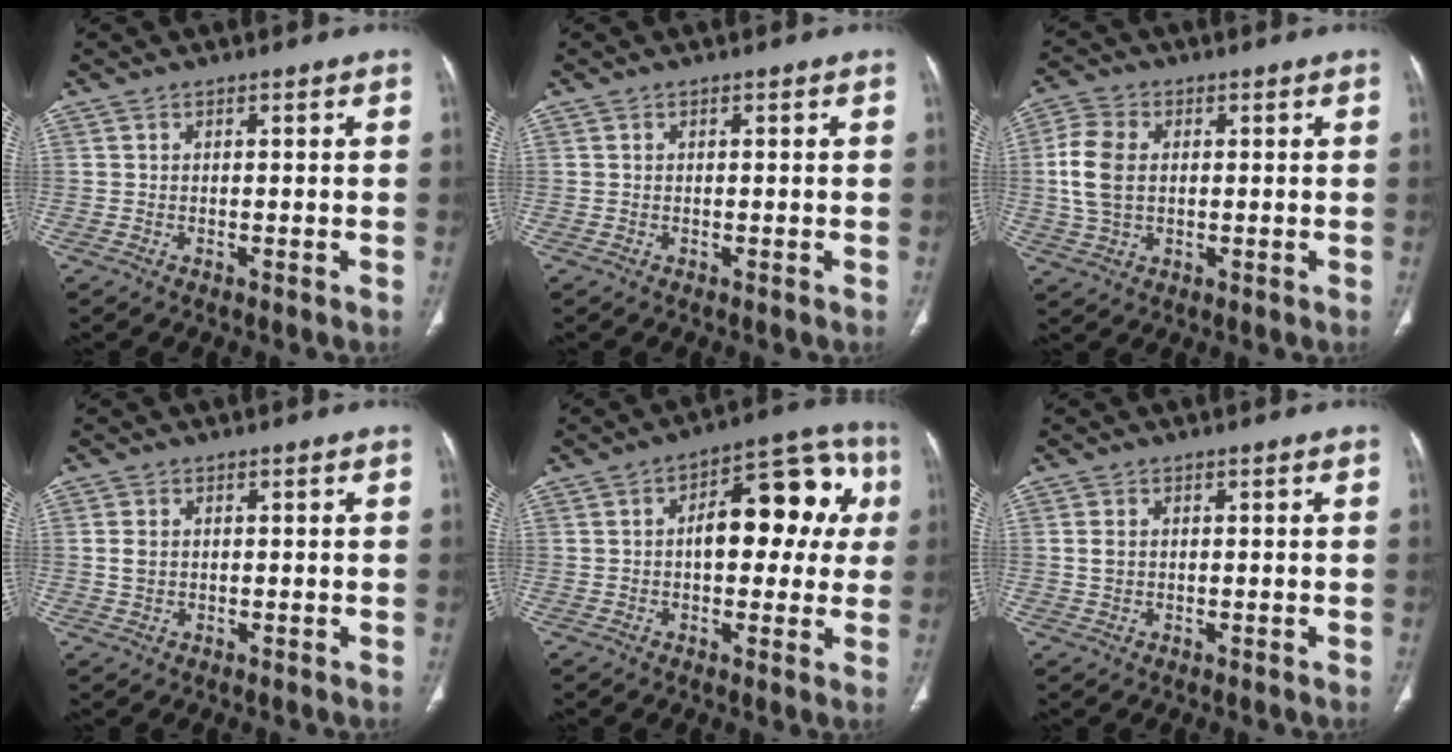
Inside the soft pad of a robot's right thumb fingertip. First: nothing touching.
{"total": 0.0}
{"total": 8.7, "force": [0.6, 6.0, 6.3], "torque": [-0.139, 0.007, 0.014]}
{"total": 2.4, "force": [0.2, 1.9, 1.5], "torque": [-0.029, 0.002, 0.006]}
{"total": 16.0, "force": [2.2, 8.4, 13.5], "torque": [-0.135, 0.040, 0.026]}
{"total": 2.0, "force": [0.2, 1.6, 1.3], "torque": [-0.025, 0.002, 0.005]}